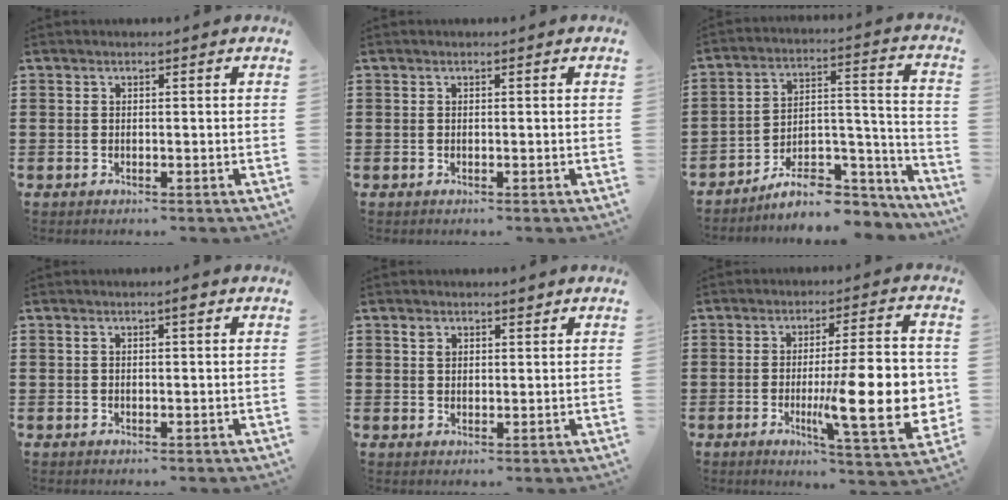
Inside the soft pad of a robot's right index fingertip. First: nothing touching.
{"total": 0.0}
{"total": 8.2, "force": [-6.7, 3.2, 3.5], "torque": [-0.044, 0.023, -0.120]}
{"total": 1.5, "force": [0.6, 0.3, 1.3], "torque": [-0.018, 0.000, 0.007]}
{"total": 2.0, "force": [1.4, 1.1, 0.8], "torque": [-0.013, -0.001, 0.025]}
{"total": 15.7, "force": [-1.8, 3.4, 15.3], "torque": [-0.224, -0.019, -0.028]}